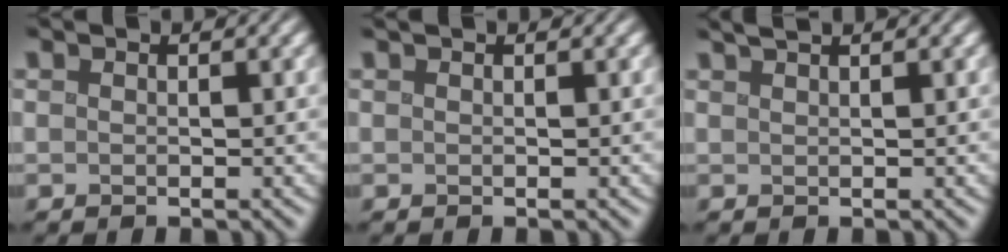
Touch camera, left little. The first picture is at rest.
{"total": 0.9, "force": [0.7, 0.3, 0.4], "torque": [0.001, 0.001, 0.001]}
{"total": 2.7, "force": [2.1, 0.7, 1.5], "torque": [-0.002, 0.014, 0.011]}